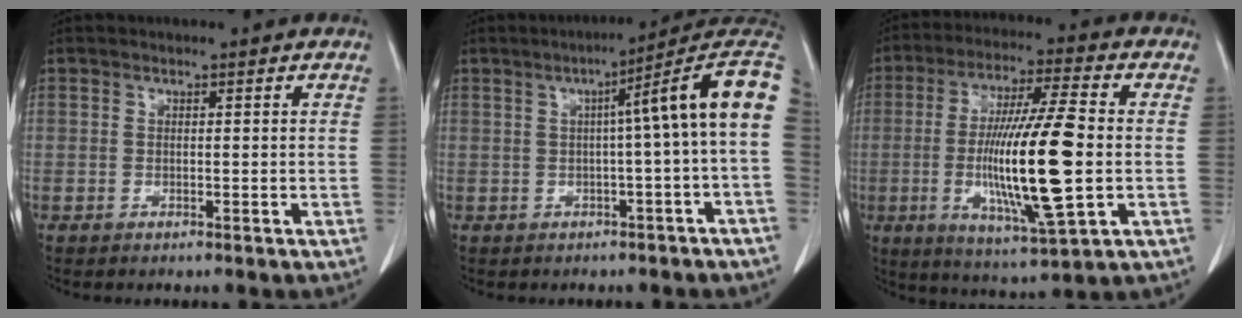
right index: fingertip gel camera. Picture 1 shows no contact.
{"total": 10.8, "force": [1.3, -0.7, 10.7], "torque": [-0.130, 0.038, 0.009]}
{"total": 17.5, "force": [-1.8, 1.5, 17.4], "torque": [-0.330, -0.013, -0.029]}